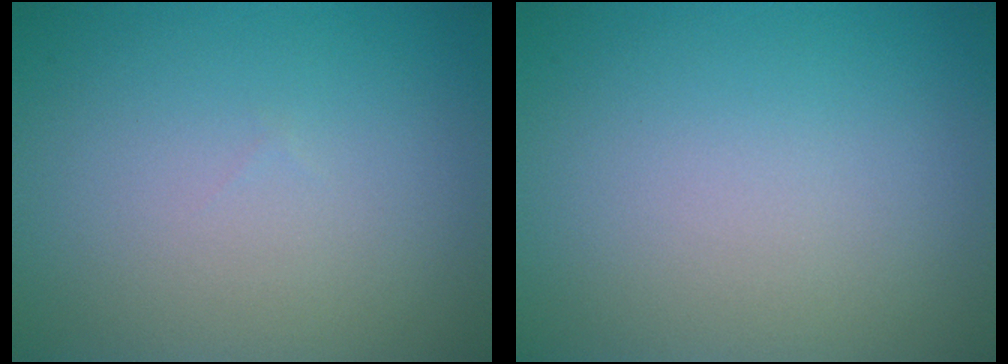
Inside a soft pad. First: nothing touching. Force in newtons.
{"total": 0.0}